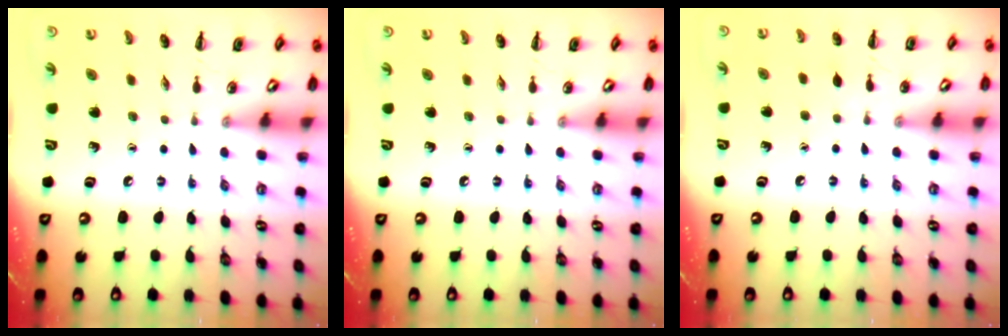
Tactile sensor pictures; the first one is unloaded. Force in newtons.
{"total": 0.0}
{"total": 3.7, "press": 3.6, "slide": 0.9}